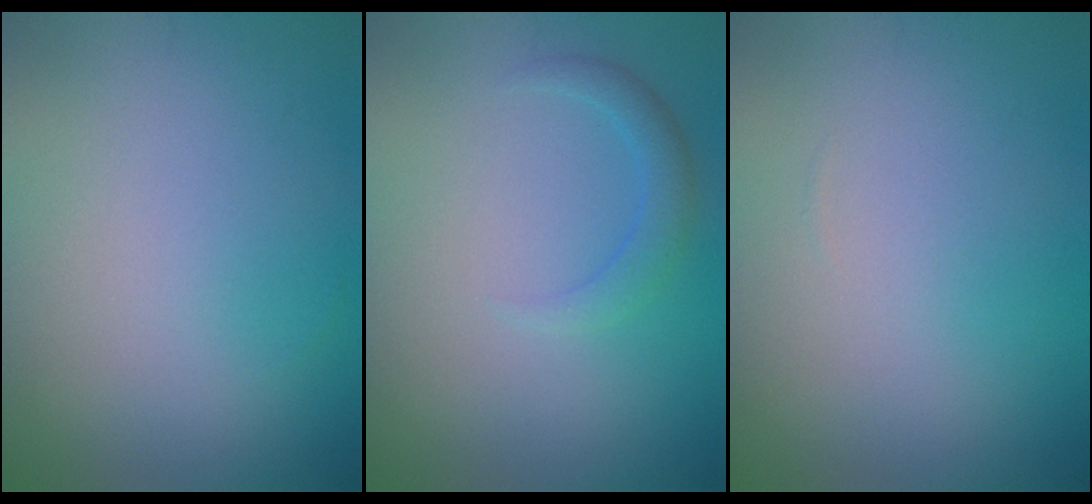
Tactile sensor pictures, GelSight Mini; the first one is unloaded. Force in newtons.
{"total": 1.6, "press": 1.6, "slide": 0.1}
{"total": 0.0}